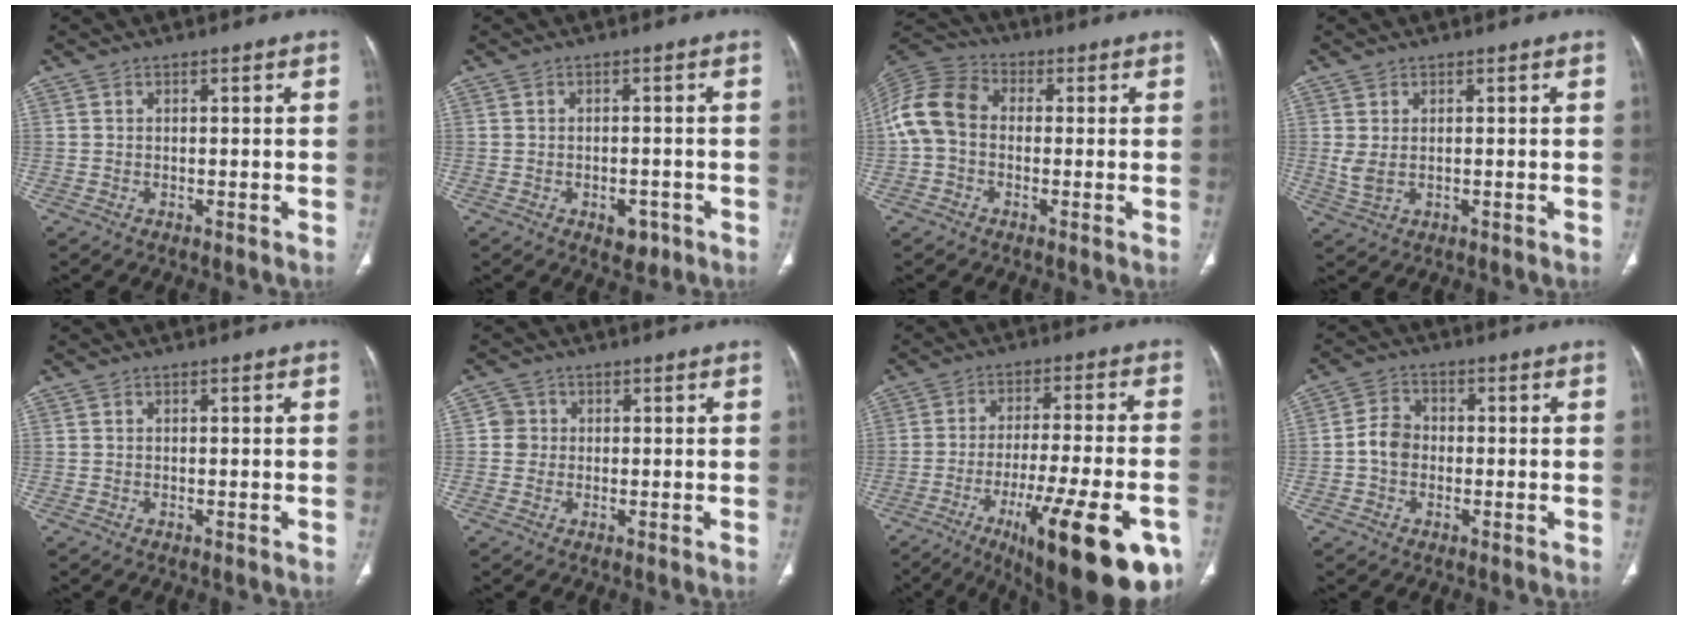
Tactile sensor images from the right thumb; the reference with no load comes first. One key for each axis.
{"total": 3.6, "fx": -1.7, "fy": 2.3, "fz": 2.2, "tx": -0.018, "ty": 0.006, "tz": -0.016}
{"total": 10.7, "fx": -0.4, "fy": 8.2, "fz": 6.9, "tx": -0.137, "ty": 0.033, "tz": -0.020}
{"total": 2.9, "fx": 0.3, "fy": 1.4, "fz": 2.5, "tx": -0.061, "ty": -0.003, "tz": 0.013}
{"total": 0.0}
{"total": 2.8, "fx": 0.1, "fy": 2.8, "fz": 0.4, "tx": 0.016, "ty": 0.007, "tz": -0.002}
{"total": 24.4, "fx": -11.5, "fy": 6.1, "fz": 20.7, "tx": -0.261, "ty": 0.031, "tz": -0.163}
{"total": 5.0, "fx": -0.8, "fy": 4.1, "fz": 2.8, "tx": -0.040, "ty": 0.015, "tz": -0.023}